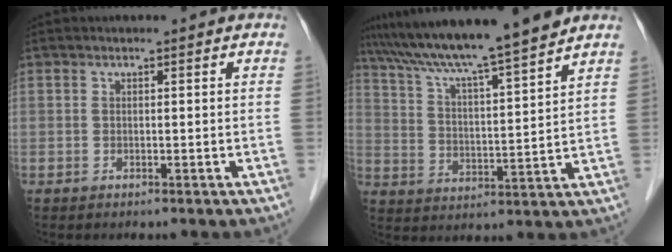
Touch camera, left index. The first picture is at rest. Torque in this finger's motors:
{"motor_torque": [0.69, -0.90, 1.06, 0.21]}